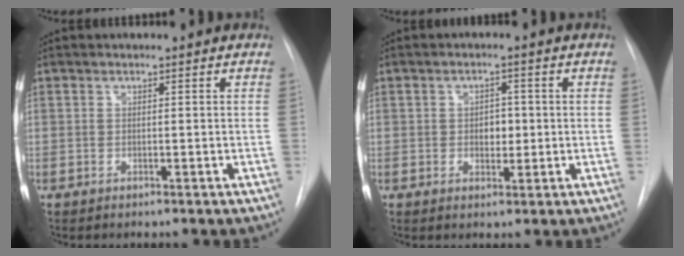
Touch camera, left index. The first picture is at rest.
{"total": 2.9, "force": [-0.8, 1.9, 2.1], "torque": [-0.026, -0.003, -0.009]}